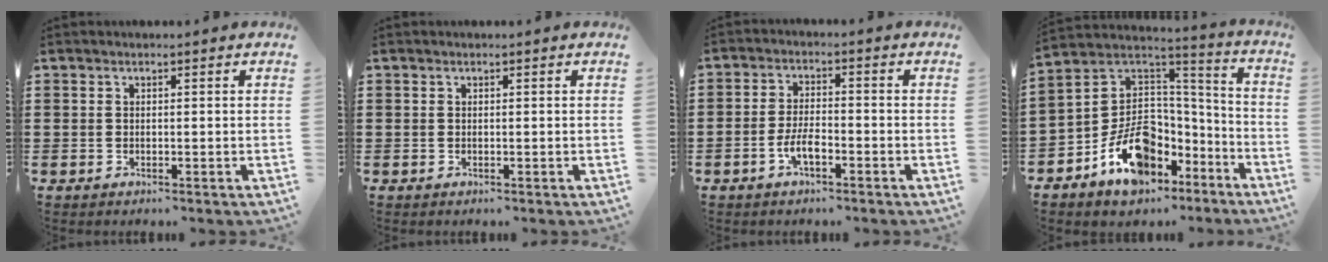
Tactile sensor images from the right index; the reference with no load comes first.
{"total": 0.0}
{"total": 4.2, "force": [-2.0, 1.6, 3.3], "torque": [-0.076, -0.001, -0.043]}
{"total": 12.7, "force": [-6.2, 9.3, 6.1], "torque": [-0.131, 0.014, -0.107]}